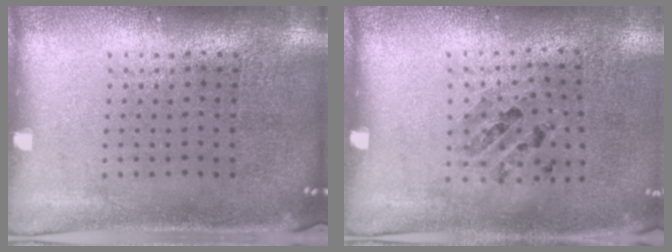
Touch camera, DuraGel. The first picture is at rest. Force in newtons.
{"total": 0.9, "press": 0.7, "slide": 0.5}